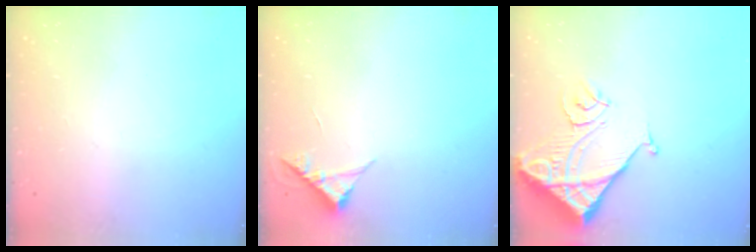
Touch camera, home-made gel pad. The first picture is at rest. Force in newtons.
{"total": 4.6, "press": 4.6, "slide": 0.3}
{"total": 12.1, "press": 12.0, "slide": 1.6}